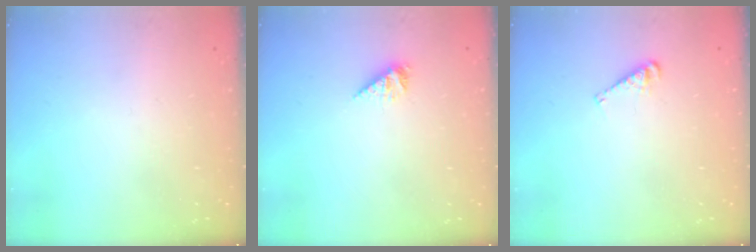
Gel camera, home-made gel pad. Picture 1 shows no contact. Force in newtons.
{"total": 2.8, "press": 2.8, "slide": 0.5}
{"total": 4.9, "press": 4.8, "slide": 0.6}